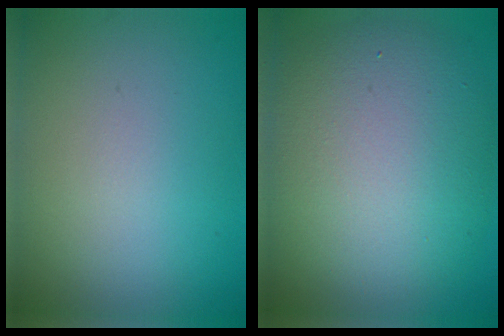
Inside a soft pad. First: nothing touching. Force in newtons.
{"total": 10.3, "press": 10.3, "slide": 0.2}